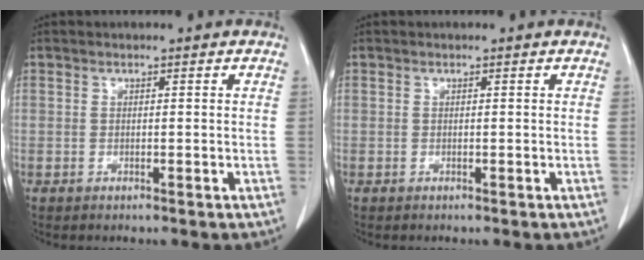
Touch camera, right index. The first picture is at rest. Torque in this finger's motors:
{"motor_torque": [-0.06, 0.05, 0.01, 0.00]}